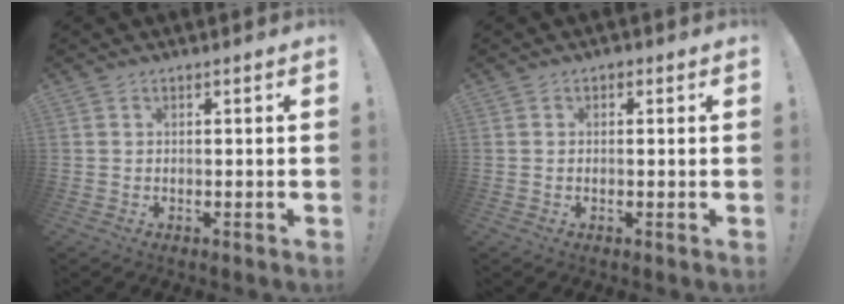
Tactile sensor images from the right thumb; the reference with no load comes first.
{"total": 0.8, "force": [-0.1, 0.7, 0.5], "torque": [-0.001, -0.001, -0.004]}